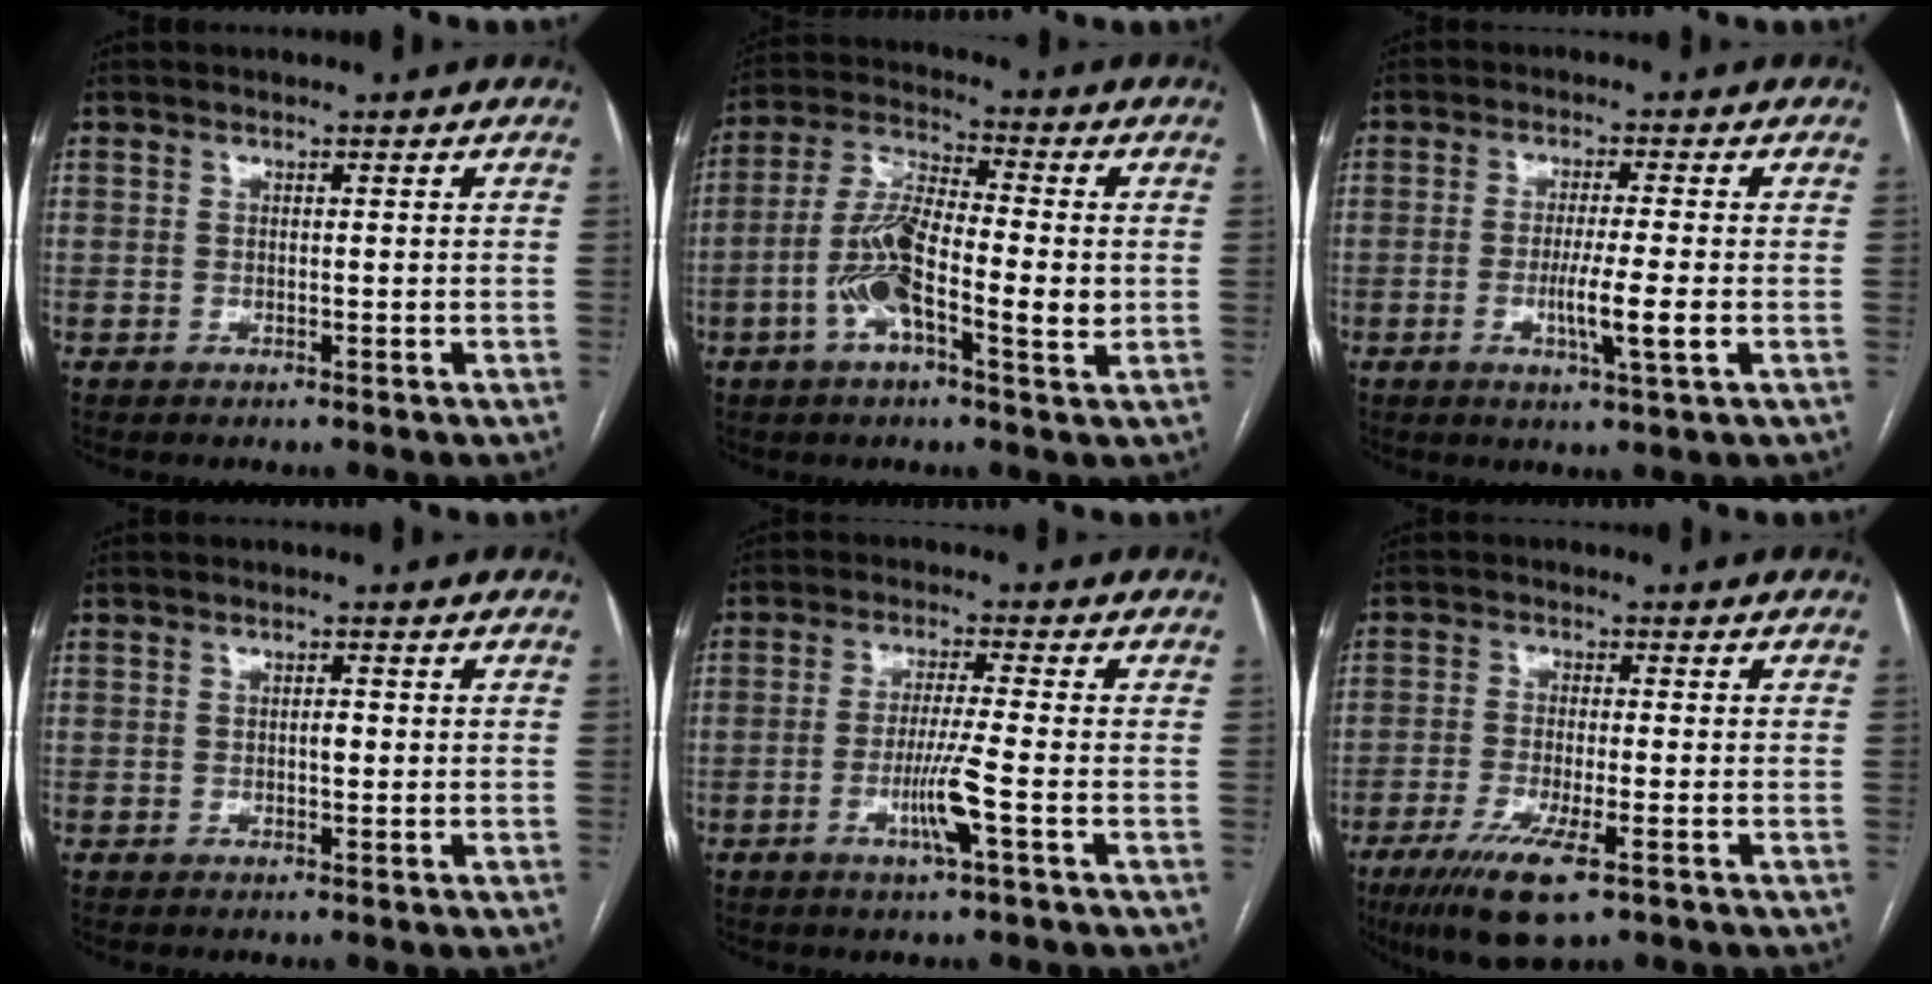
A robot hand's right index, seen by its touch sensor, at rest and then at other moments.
{"total": 11.5, "force": [-2.2, 2.9, 10.9], "torque": [-0.218, 0.009, -0.047]}
{"total": 6.2, "force": [-1.5, -0.3, 6.0], "torque": [-0.107, -0.014, -0.027]}
{"total": 1.0, "force": [0.0, 0.3, 0.9], "torque": [-0.015, 0.001, 0.000]}
{"total": 6.2, "force": [-2.2, -0.7, 5.8], "torque": [-0.109, -0.012, -0.043]}
{"total": 9.1, "force": [-5.3, 1.4, 7.3], "torque": [-0.137, -0.025, -0.087]}